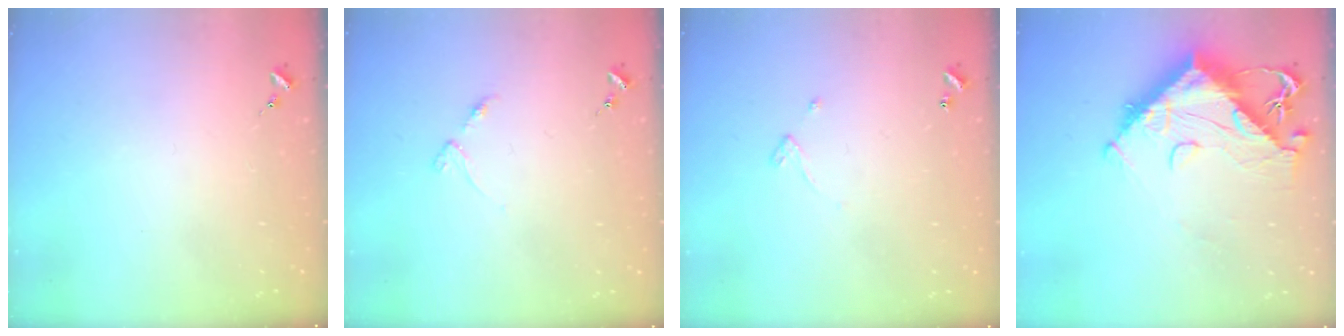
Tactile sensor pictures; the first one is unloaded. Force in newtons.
{"total": 3.5, "press": 3.5, "slide": 0.4}
{"total": 3.2, "press": 3.2, "slide": 0.4}
{"total": 17.1, "press": 17.0, "slide": 1.9}